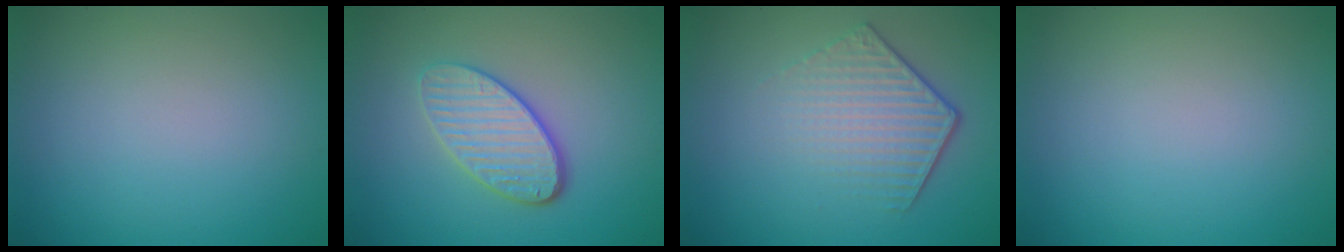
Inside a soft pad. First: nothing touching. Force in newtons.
{"total": 4.2, "press": 3.5, "slide": 2.4}
{"total": 4.3, "press": 3.0, "slide": 3.1}
{"total": 0.0}